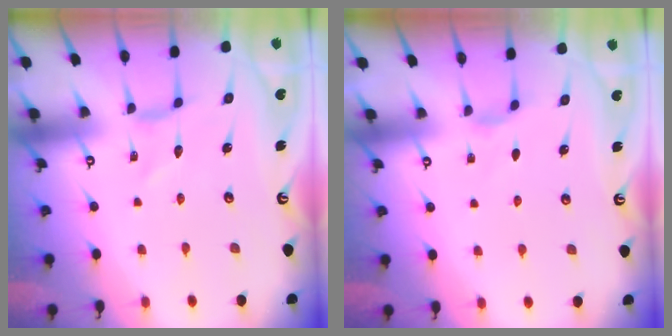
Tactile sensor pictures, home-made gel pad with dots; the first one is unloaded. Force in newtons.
{"total": 1.9, "press": 1.8, "slide": 0.4}